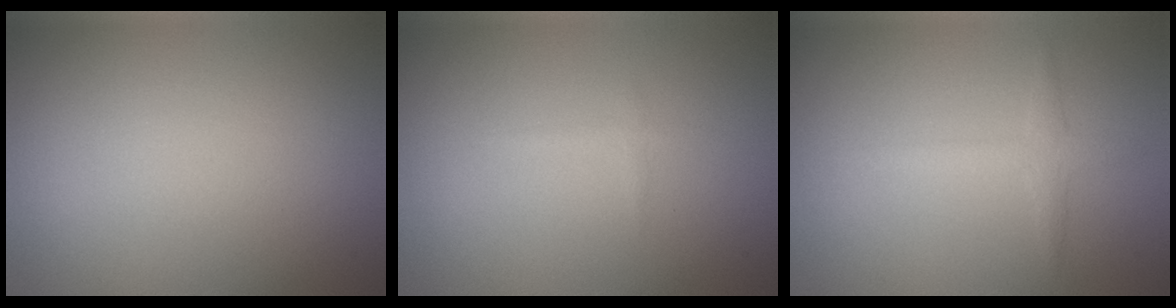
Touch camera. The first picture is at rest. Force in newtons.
{"total": 0.6, "press": 0.6, "slide": 0.0}
{"total": 1.7, "press": 1.7, "slide": 0.0}